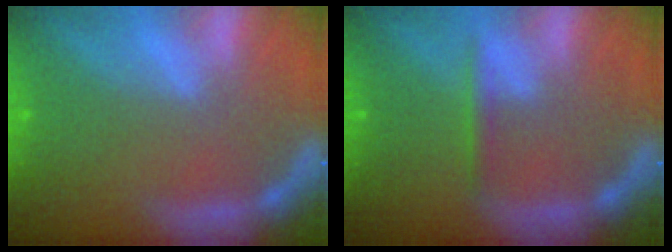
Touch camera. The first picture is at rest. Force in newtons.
{"total": 1.4}